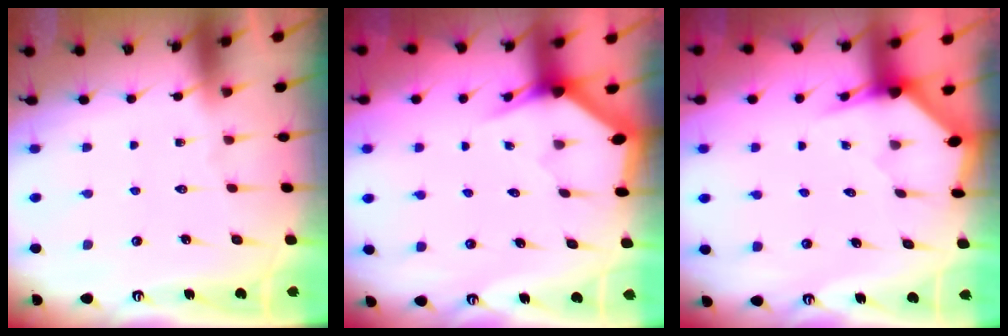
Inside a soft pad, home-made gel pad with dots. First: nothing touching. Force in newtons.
{"total": 3.0, "press": 3.0, "slide": 0.1}
{"total": 3.2, "press": 3.2, "slide": 0.1}